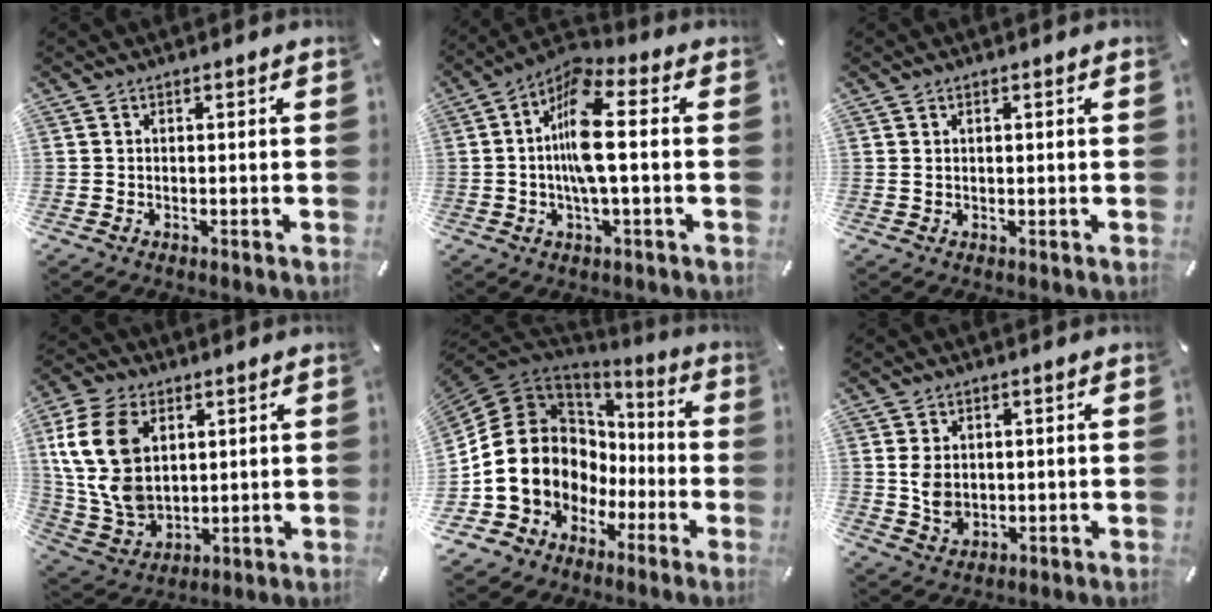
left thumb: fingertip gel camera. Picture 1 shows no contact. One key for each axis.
{"total": 12.1, "fx": -0.4, "fy": 3.8, "fz": 11.5, "tx": -0.233, "ty": -0.002, "tz": -0.009}
{"total": 1.0, "fx": 0.4, "fy": 0.5, "fz": 0.9, "tx": -0.017, "ty": 0.002, "tz": 0.006}
{"total": 17.3, "fx": 4.3, "fy": 12.7, "fz": 10.9, "tx": -0.256, "ty": -0.006, "tz": 0.077}
{"total": 15.5, "fx": -2.0, "fy": 13.9, "fz": 6.6, "tx": -0.150, "ty": -0.015, "tz": -0.027}
{"total": 5.4, "fx": 0.6, "fy": 4.1, "fz": 3.5, "tx": -0.072, "ty": -0.009, "tz": 0.006}